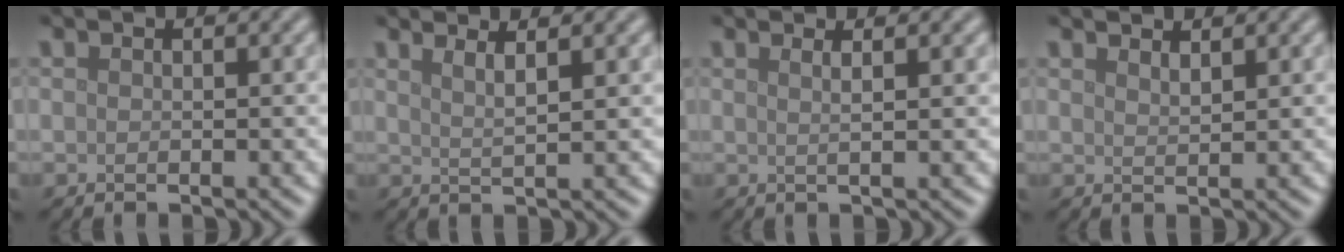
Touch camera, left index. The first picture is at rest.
{"total": 2.9, "force": [1.8, 0.7, 2.2], "torque": [-0.027, 0.014, 0.015]}
{"total": 3.3, "force": [1.6, 1.3, 2.6], "torque": [-0.018, 0.012, -0.011]}
{"total": 1.3, "force": [1.3, 0.2, 0.4], "torque": [-0.004, 0.002, 0.020]}